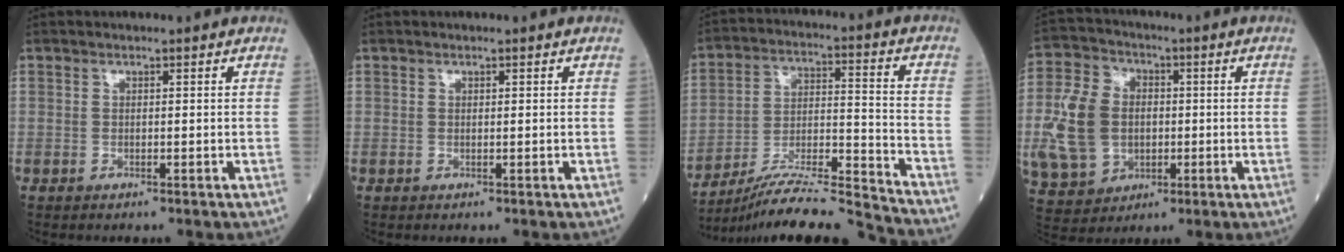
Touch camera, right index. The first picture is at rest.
{"total": 0.0}
{"total": 16.8, "force": [-15.8, -1.7, 5.4], "torque": [-0.096, 0.005, -0.271]}
{"total": 12.4, "force": [-0.6, 9.7, 7.8], "torque": [-0.200, 0.025, -0.004]}